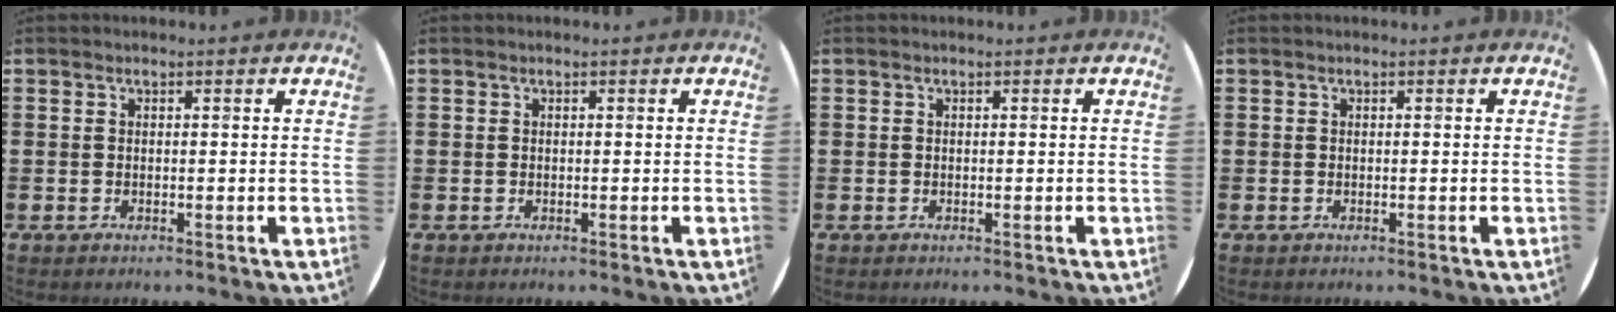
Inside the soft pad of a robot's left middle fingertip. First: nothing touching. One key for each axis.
{"total": 0.0}
{"total": 0.0}
{"total": 0.0}